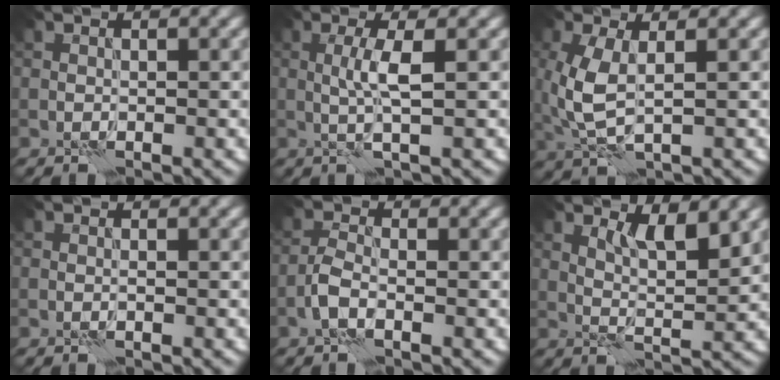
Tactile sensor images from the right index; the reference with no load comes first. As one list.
[{"total": 2.5, "force": [0.3, 0.2, 2.5], "torque": [-0.052, 0.004, 0.005]}, {"total": 4.5, "force": [0.5, 2.1, 4.0], "torque": [-0.110, 0.000, 0.011]}, {"total": 0.0}, {"total": 1.9, "force": [-1.0, 0.8, 1.4], "torque": [-0.032, 0.006, -0.025]}, {"total": 3.5, "force": [2.0, 0.8, 2.8], "torque": [-0.049, -0.007, 0.037]}]